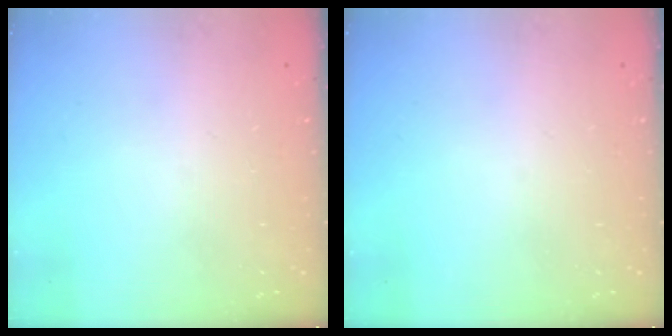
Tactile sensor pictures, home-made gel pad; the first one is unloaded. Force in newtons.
{"total": 0.0}